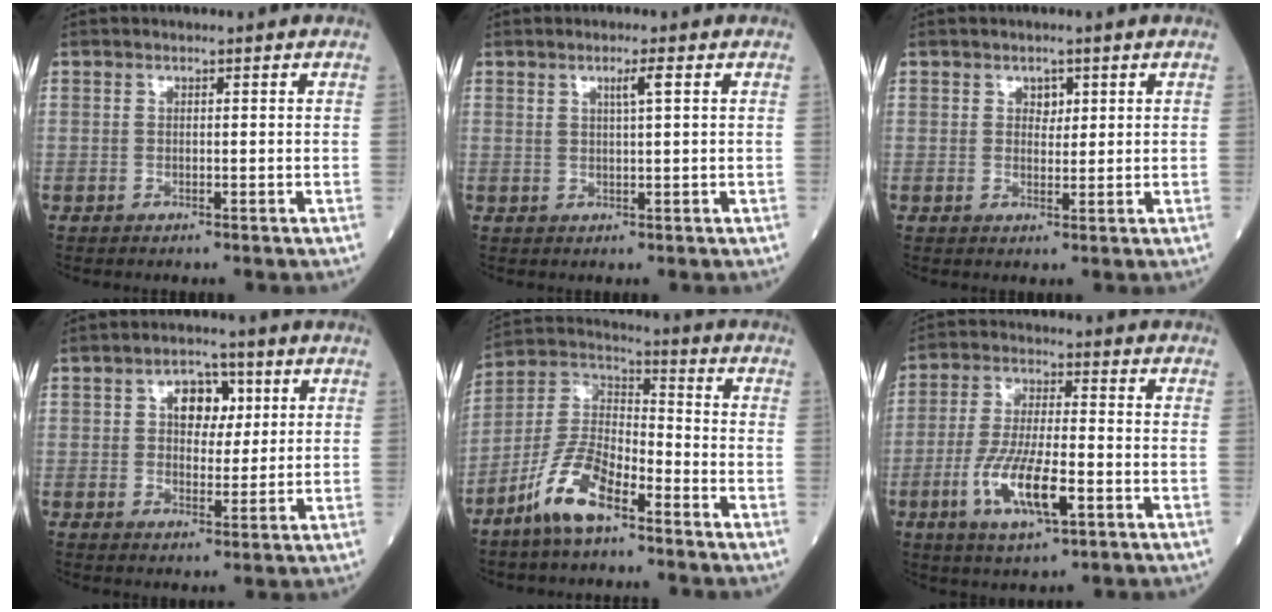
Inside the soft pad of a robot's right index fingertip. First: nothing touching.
{"total": 2.3, "force": [1.0, -0.1, 2.1], "torque": [-0.038, 0.000, 0.019]}
{"total": 1.8, "force": [0.9, 1.2, 1.0], "torque": [-0.011, -0.003, 0.013]}
{"total": 5.9, "force": [1.9, 3.7, 4.2], "torque": [-0.063, 0.016, 0.031]}
{"total": 10.5, "force": [-6.7, 3.3, 7.5], "torque": [-0.160, 0.000, -0.134]}
{"total": 10.9, "force": [-4.0, 2.4, 9.9], "torque": [-0.199, -0.010, -0.072]}